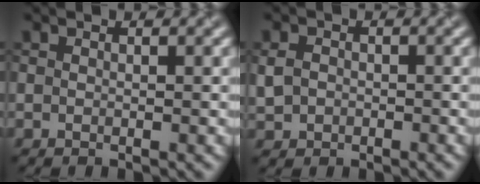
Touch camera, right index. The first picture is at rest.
{"total": 1.9, "force": [-0.3, 1.7, 0.8], "torque": [-0.015, -0.003, -0.009]}